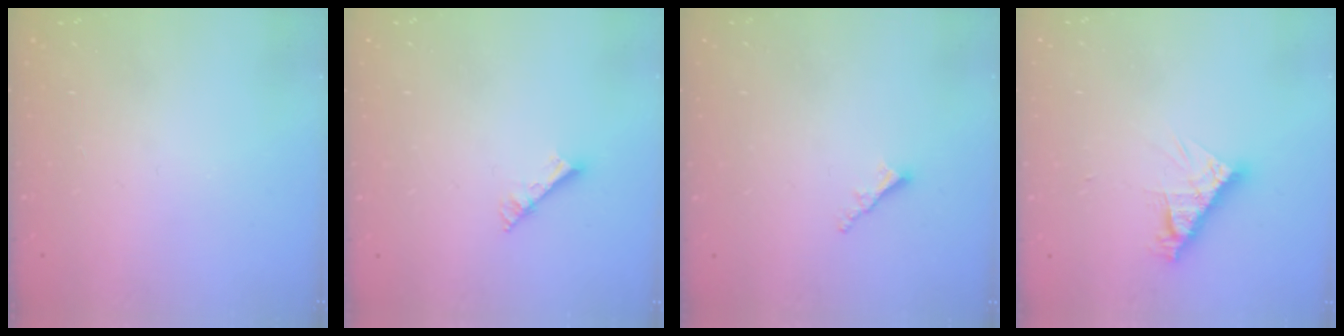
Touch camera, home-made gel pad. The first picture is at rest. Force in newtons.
{"total": 3.0, "press": 3.0, "slide": 0.4}
{"total": 2.0, "press": 2.0, "slide": 0.5}
{"total": 9.0, "press": 8.9, "slide": 0.8}